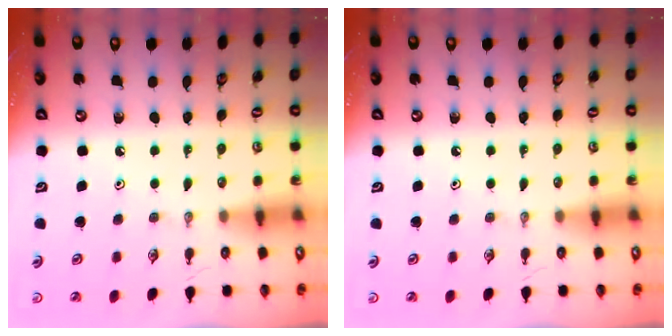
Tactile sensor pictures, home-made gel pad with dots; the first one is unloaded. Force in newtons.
{"total": 0.0}